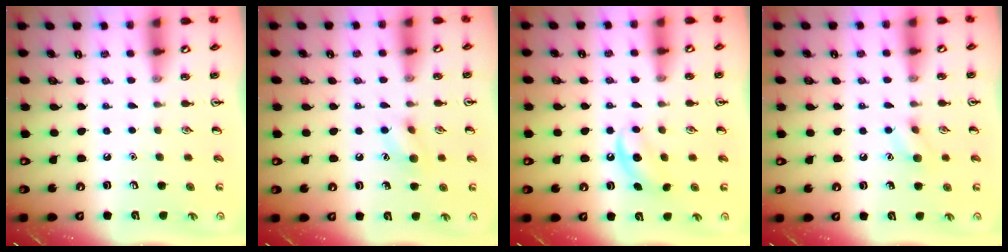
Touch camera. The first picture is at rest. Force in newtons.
{"total": 7.4, "press": 7.2, "slide": 1.5}
{"total": 6.0, "press": 5.7, "slide": 1.6}
{"total": 6.7, "press": 6.6, "slide": 1.3}